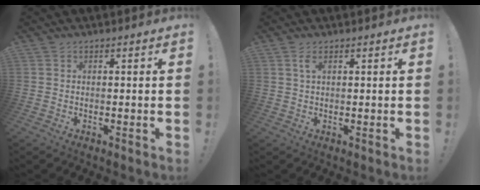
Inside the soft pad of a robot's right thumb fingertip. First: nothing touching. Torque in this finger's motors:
{"motor_torque": [-0.15, -0.22, -0.20, 0.23, 0.02]}